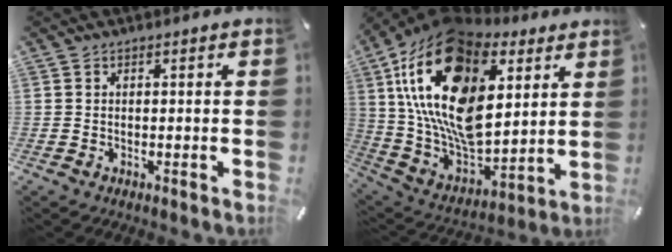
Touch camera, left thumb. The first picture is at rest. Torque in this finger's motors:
{"motor_torque": [2.53, 2.48, 2.77, 0.00, 1.05]}